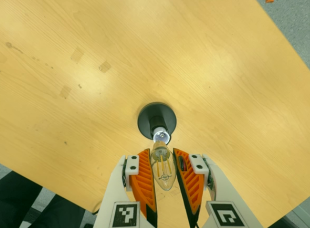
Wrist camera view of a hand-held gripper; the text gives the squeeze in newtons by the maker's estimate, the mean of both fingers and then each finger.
{"total": 10.3, "left": 9.6, "right": 11.0}